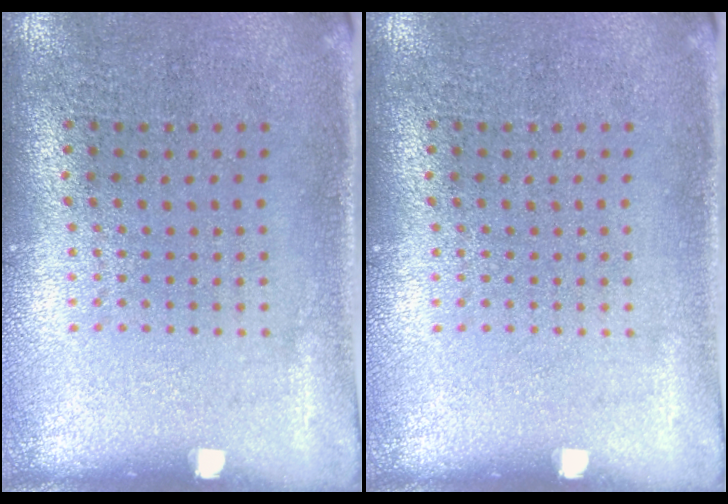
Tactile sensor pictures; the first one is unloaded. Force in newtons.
{"total": 0.0}